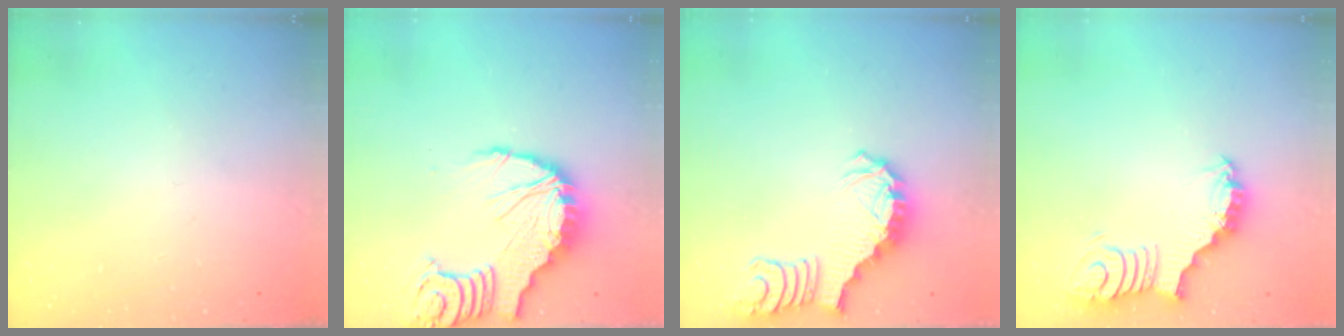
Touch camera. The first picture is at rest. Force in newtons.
{"total": 10.0, "press": 9.9, "slide": 1.2}
{"total": 3.0, "press": 2.9, "slide": 0.5}
{"total": 3.0, "press": 2.9, "slide": 0.5}